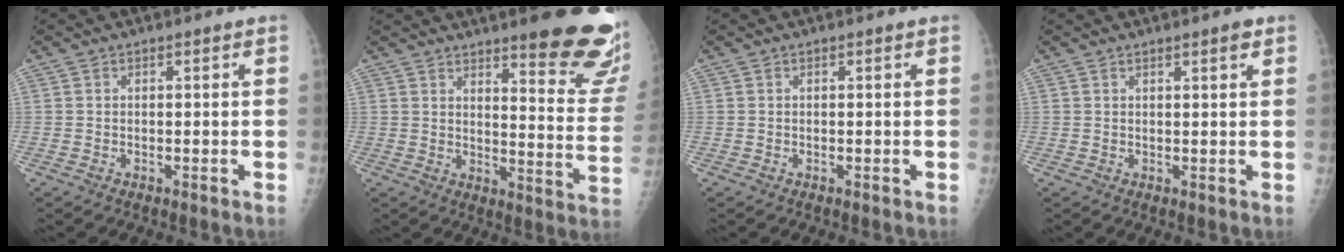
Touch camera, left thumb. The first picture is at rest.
{"total": 19.0, "force": [13.1, 3.8, 13.2], "torque": [-0.137, -0.092, 0.162]}
{"total": 0.0}
{"total": 1.7, "force": [1.1, 0.2, 1.2], "torque": [-0.017, -0.006, 0.016]}